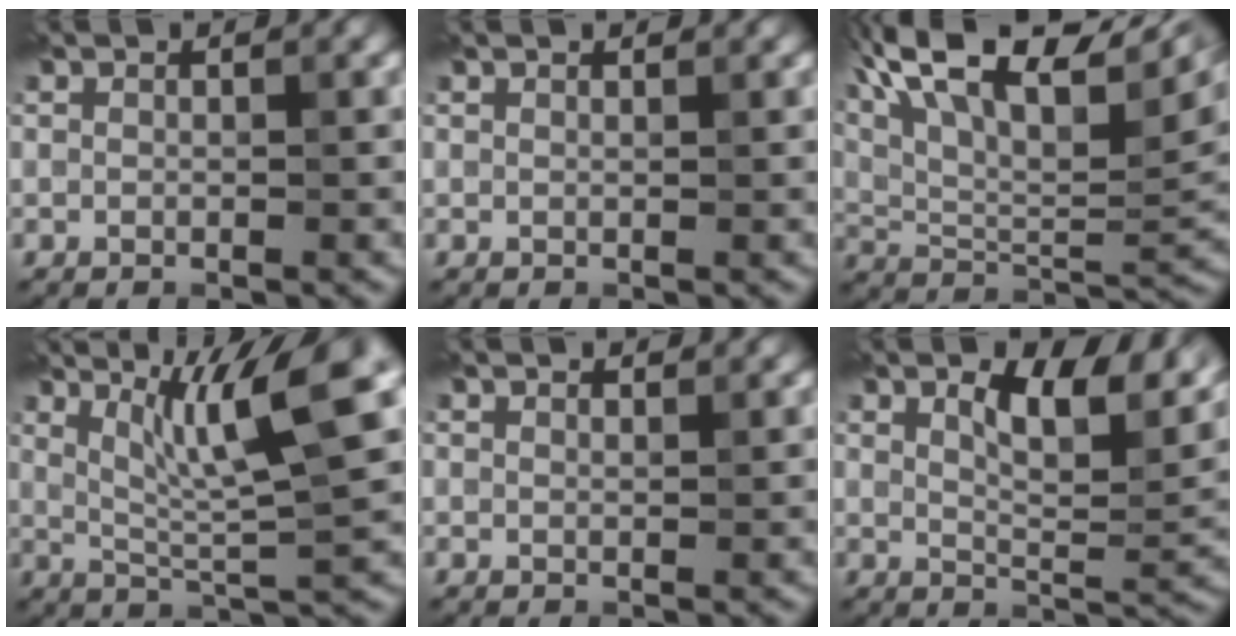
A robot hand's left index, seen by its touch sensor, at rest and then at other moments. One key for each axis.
{"total": 0.7, "fx": 0.7, "fy": 0.1, "fz": 0.2, "tx": -0.005, "ty": -0.001, "tz": 0.008}
{"total": 16.1, "fx": 8.4, "fy": 6.5, "fz": 12.1, "tx": -0.219, "ty": 0.042, "tz": 0.138}
{"total": 8.7, "fx": 3.4, "fy": 1.3, "fz": 7.9, "tx": -0.127, "ty": 0.006, "tz": 0.064}
{"total": 1.3, "fx": 1.2, "fy": 0.3, "fz": 0.4, "tx": -0.012, "ty": -0.001, "tz": 0.014}
{"total": 8.0, "fx": 3.7, "fy": 2.7, "fz": 6.6, "tx": -0.097, "ty": 0.002, "tz": 0.063}